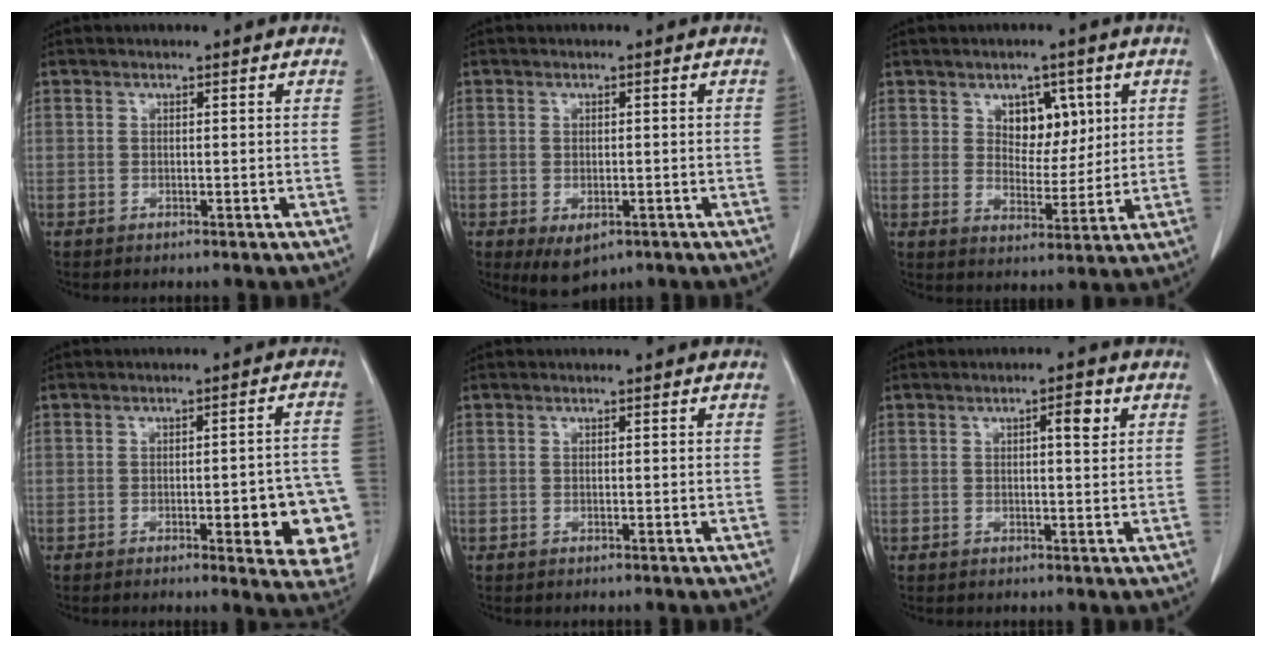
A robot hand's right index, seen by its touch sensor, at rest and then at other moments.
{"total": 4.3, "force": [-2.0, 2.5, 2.9], "torque": [-0.045, -0.007, -0.019]}
{"total": 6.2, "force": [2.5, 4.0, 4.1], "torque": [-0.054, 0.005, 0.044]}
{"total": 12.1, "force": [-3.9, 2.6, 11.1], "torque": [-0.071, 0.014, -0.040]}
{"total": 0.0}
{"total": 2.8, "force": [1.1, 0.6, 2.5], "torque": [-0.040, 0.001, 0.015]}